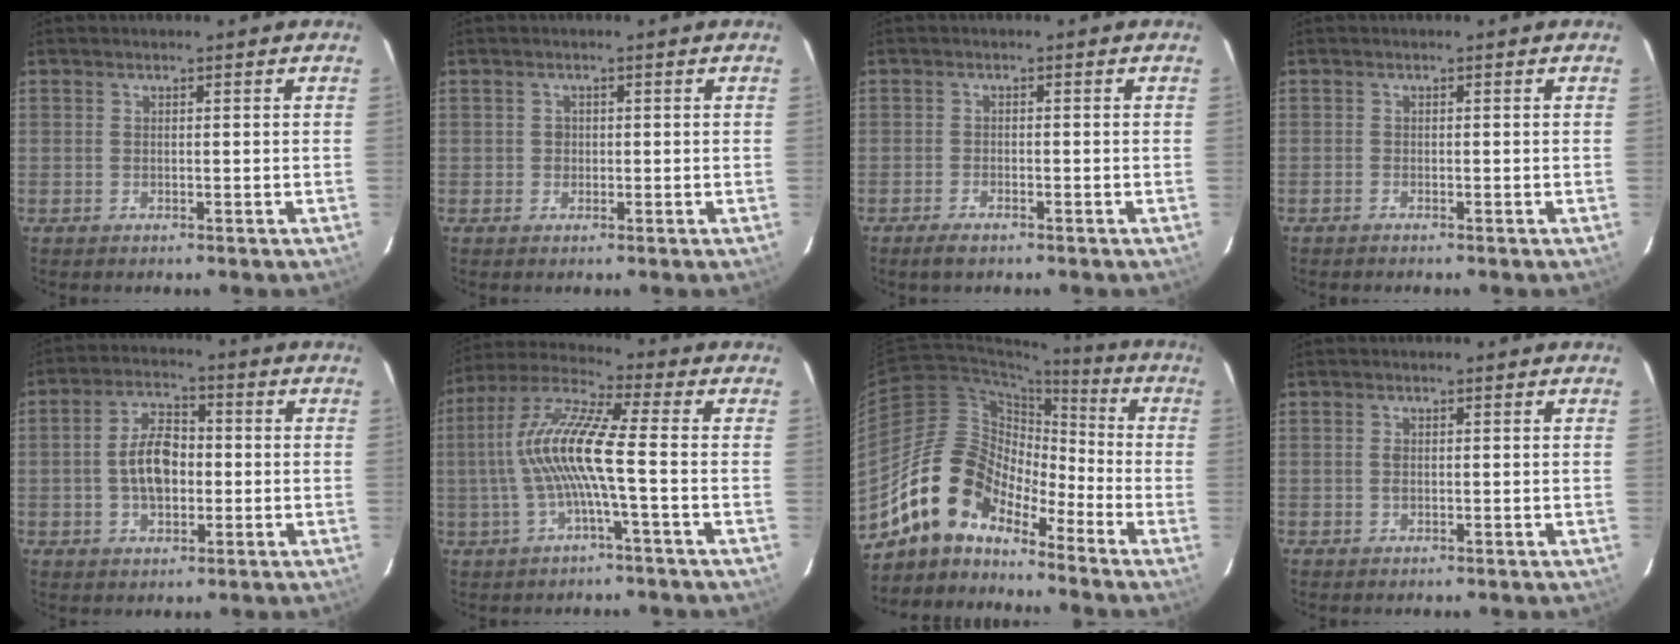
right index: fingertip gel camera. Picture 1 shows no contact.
{"total": 1.6, "force": [-0.3, 1.6, 0.2], "torque": [-0.002, 0.002, -0.002]}
{"total": 2.6, "force": [-2.0, 0.8, 1.5], "torque": [-0.041, -0.004, -0.039]}
{"total": 0.6, "force": [-0.6, 0.1, 0.1], "torque": [-0.007, -0.001, -0.013]}
{"total": 8.6, "force": [-0.7, 5.2, 6.8], "torque": [-0.128, 0.018, -0.008]}
{"total": 12.0, "force": [-1.4, 0.6, 11.9], "torque": [-0.234, 0.010, -0.027]}
{"total": 13.2, "force": [-10.4, 5.9, 5.6], "torque": [-0.094, 0.022, -0.204]}
{"total": 0.9, "force": [-0.1, 0.8, 0.5], "torque": [-0.010, 0.002, -0.002]}